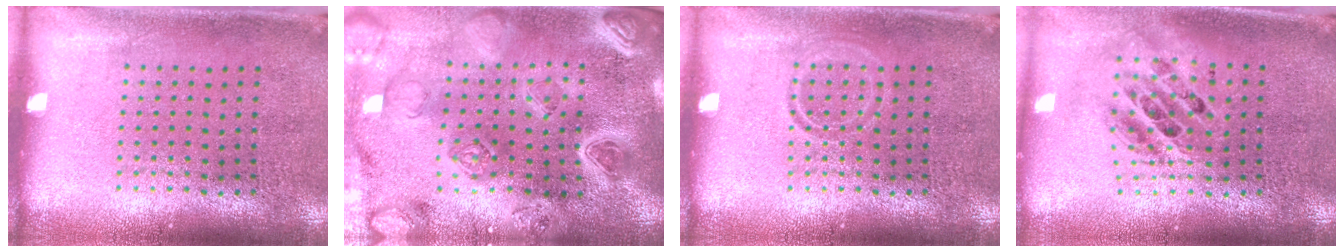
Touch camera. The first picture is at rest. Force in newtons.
{"total": 4.7, "press": 4.1, "slide": 2.3}
{"total": 0.9, "press": 0.9, "slide": 0.2}
{"total": 1.8, "press": 1.5, "slide": 1.1}